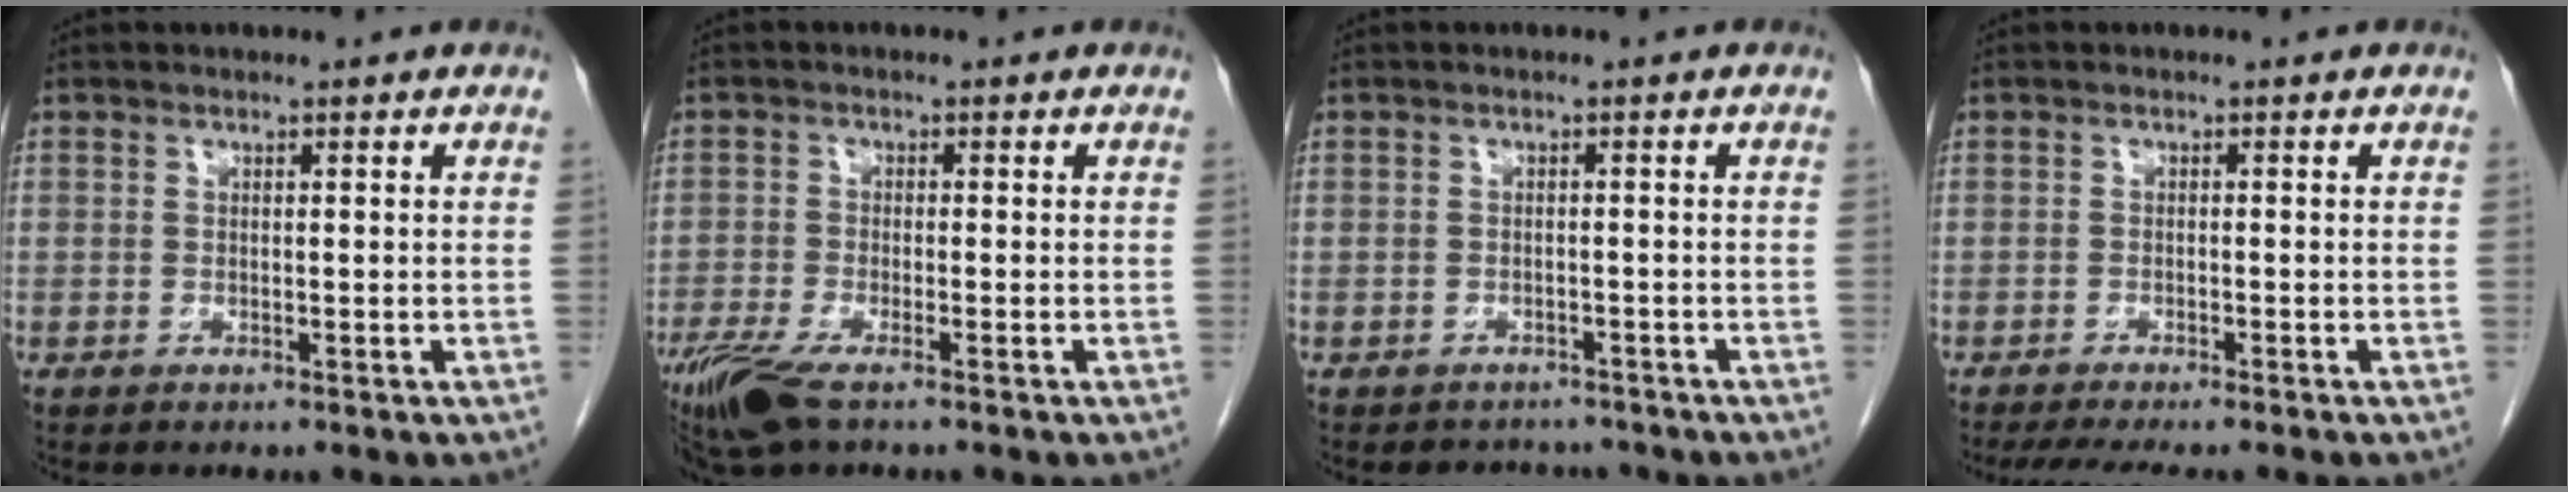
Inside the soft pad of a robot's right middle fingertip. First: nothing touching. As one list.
[{"total": 6.9, "force": [-4.7, 1.5, 4.8], "torque": [-0.096, -0.018, -0.089]}, {"total": 3.0, "force": [-2.7, 1.3, -0.4], "torque": [0.001, 0.006, -0.040]}, {"total": 6.5, "force": [-5.5, 0.5, 3.5], "torque": [-0.045, -0.012, -0.085]}]